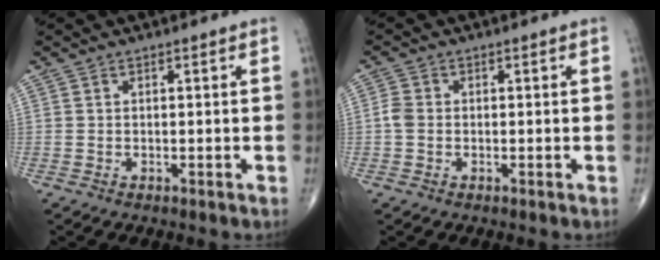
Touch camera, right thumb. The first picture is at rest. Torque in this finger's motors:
{"motor_torque": [-0.02, 0.04, 0.11, -0.01, 0.04]}